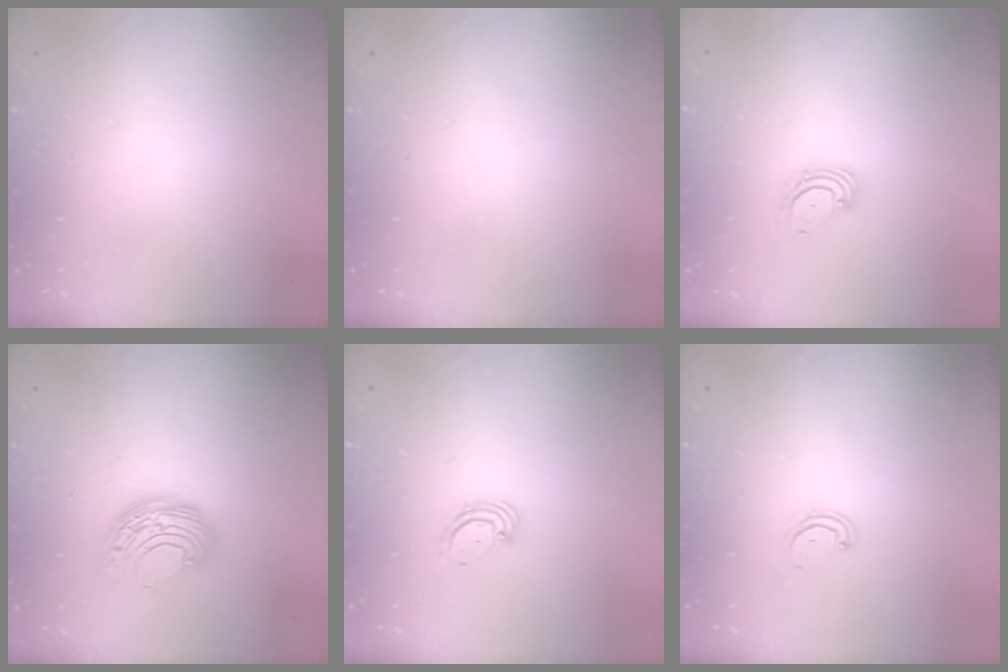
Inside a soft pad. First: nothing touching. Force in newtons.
{"total": 0.0}
{"total": 3.6, "press": 3.6, "slide": 0.3}
{"total": 9.5, "press": 9.5, "slide": 0.5}
{"total": 3.9, "press": 3.9, "slide": 0.1}
{"total": 3.0, "press": 3.0, "slide": 0.2}